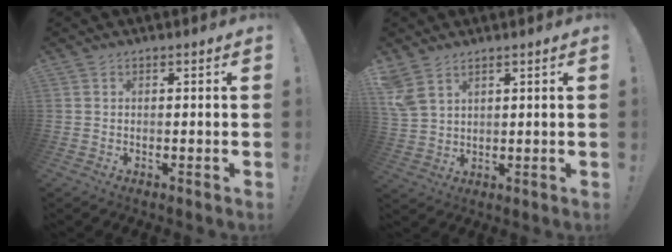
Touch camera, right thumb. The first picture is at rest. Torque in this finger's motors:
{"motor_torque": [0.00, 0.25, 0.19, 0.10, 0.08]}